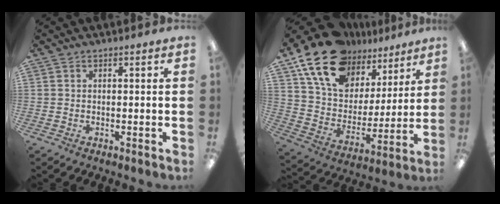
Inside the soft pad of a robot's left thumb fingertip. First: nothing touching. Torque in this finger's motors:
{"motor_torque": [0.95, 1.00, 1.67, -1.09, 0.19]}